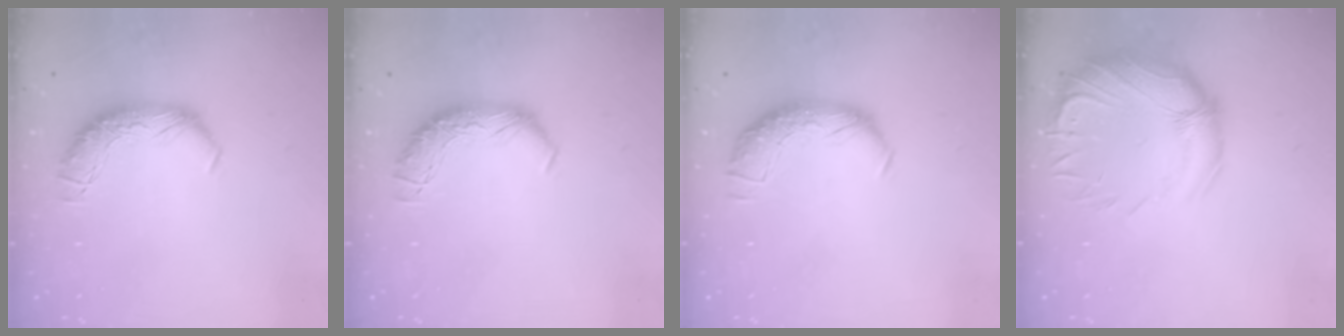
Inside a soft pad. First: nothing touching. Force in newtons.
{"total": 0.0}
{"total": 1.7, "press": 0.6, "slide": 1.6}
{"total": 2.9, "press": 0.9, "slide": 2.8}